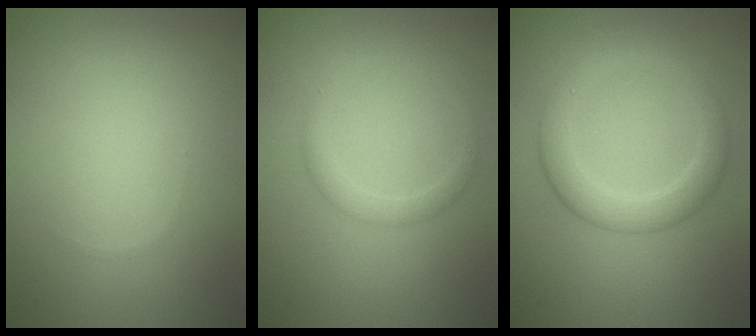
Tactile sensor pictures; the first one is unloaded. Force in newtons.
{"total": 1.5, "press": 1.5, "slide": 0.1}
{"total": 3.6, "press": 3.5, "slide": 0.2}